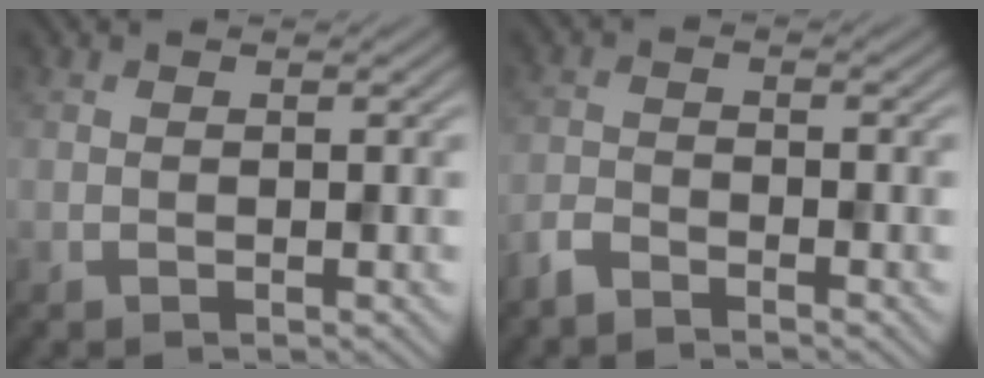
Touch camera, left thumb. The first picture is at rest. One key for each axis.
{"total": 2.5, "fx": -2.3, "fy": 0.5, "fz": 1.0, "tx": -0.024, "ty": -0.004, "tz": -0.056}